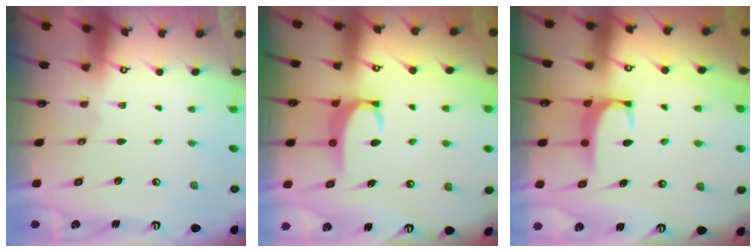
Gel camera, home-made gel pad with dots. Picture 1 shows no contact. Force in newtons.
{"total": 3.4, "press": 3.4, "slide": 0.4}
{"total": 1.9, "press": 1.8, "slide": 0.5}